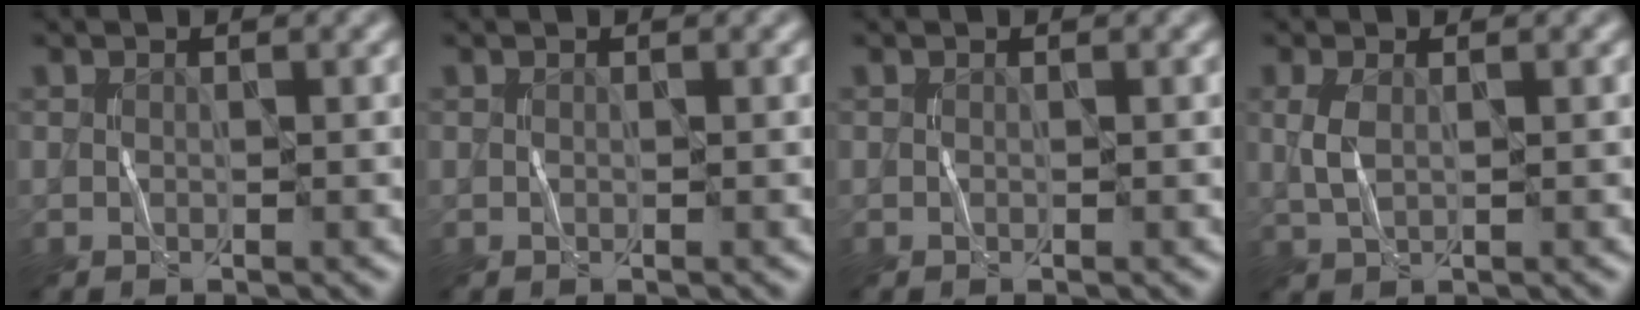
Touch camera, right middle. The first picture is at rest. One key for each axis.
{"total": 0.0}
{"total": 0.0}
{"total": 2.0, "fx": 0.4, "fy": 1.0, "fz": 1.7, "tx": -0.046, "ty": 0.001, "tz": 0.010}